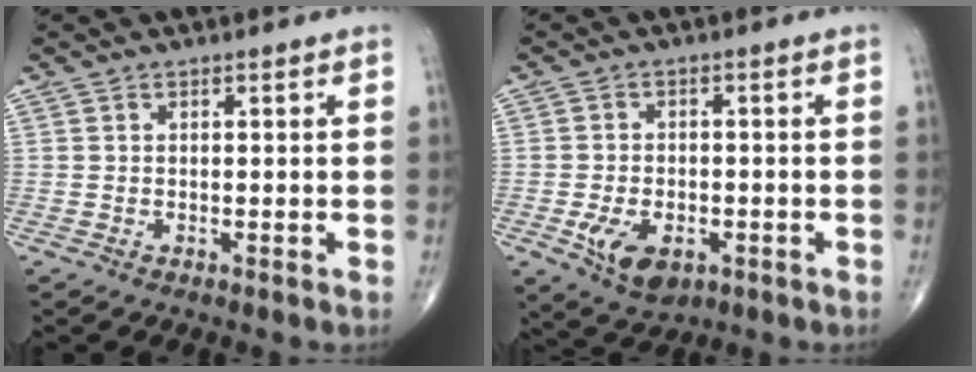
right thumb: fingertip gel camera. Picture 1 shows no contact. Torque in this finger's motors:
{"motor_torque": [0.95, 0.90, 0.61, -0.62, 0.29]}